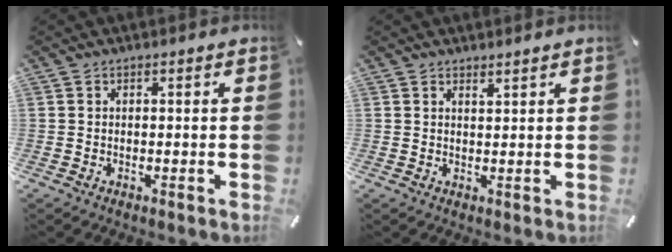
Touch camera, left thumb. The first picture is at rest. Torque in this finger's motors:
{"motor_torque": [-0.25, -0.33, 0.07, -0.40, -0.01]}